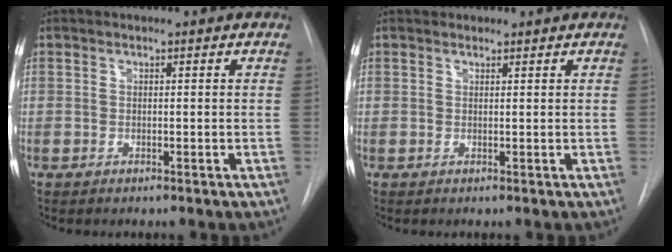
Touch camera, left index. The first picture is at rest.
{"total": 0.9, "force": [0.8, 0.3, -0.1], "torque": [-0.002, 0.007, 0.015]}